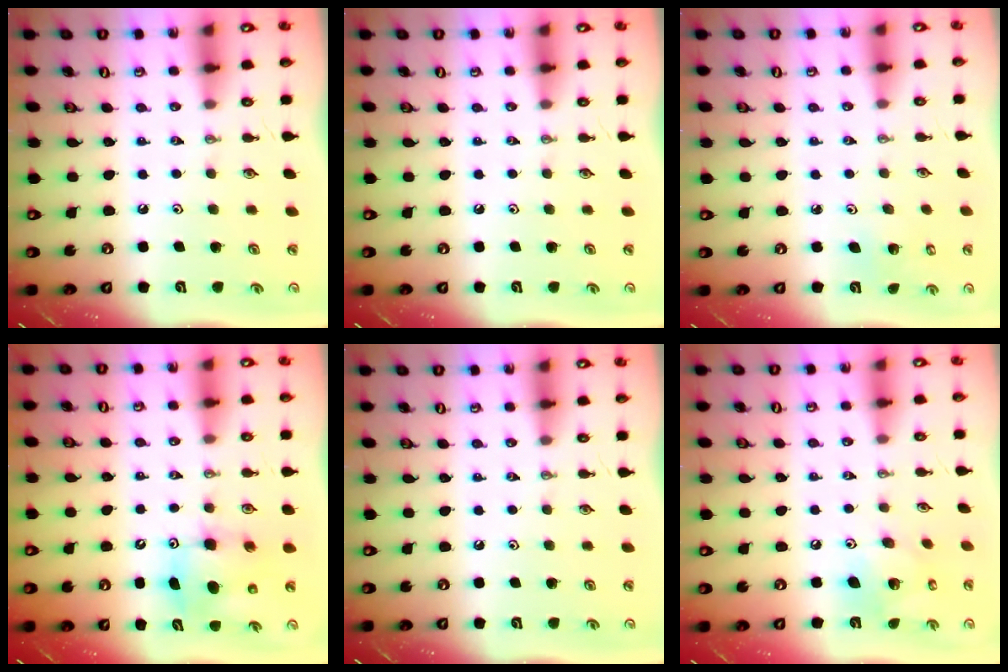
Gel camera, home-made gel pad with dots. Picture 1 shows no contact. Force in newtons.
{"total": 0.0}
{"total": 2.8, "press": 2.8, "slide": 0.2}
{"total": 7.7, "press": 7.4, "slide": 2.0}
{"total": 0.0}
{"total": 11.2, "press": 11.1, "slide": 1.1}